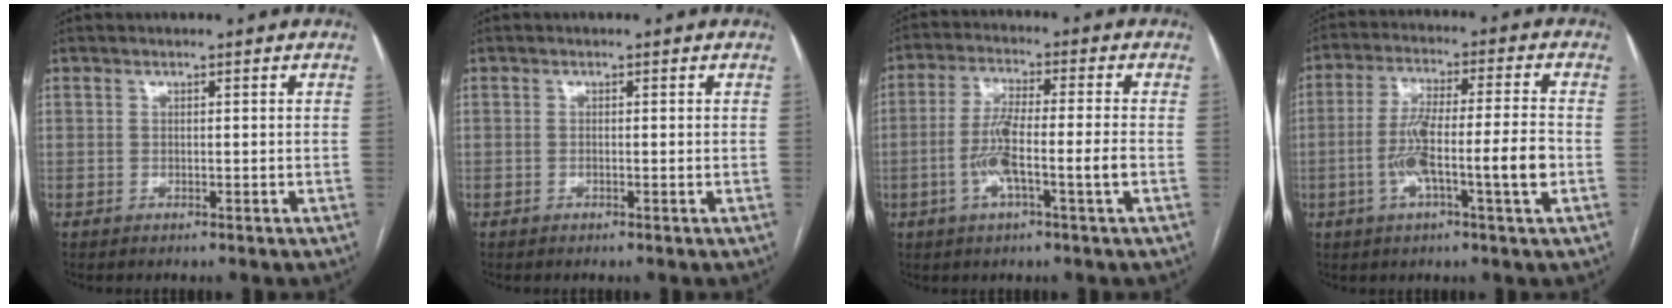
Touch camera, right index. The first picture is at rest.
{"total": 0.0}
{"total": 8.2, "force": [-2.3, 0.3, 7.9], "torque": [-0.157, 0.006, -0.045]}
{"total": 11.1, "force": [-2.9, 0.5, 10.7], "torque": [-0.198, 0.010, -0.053]}